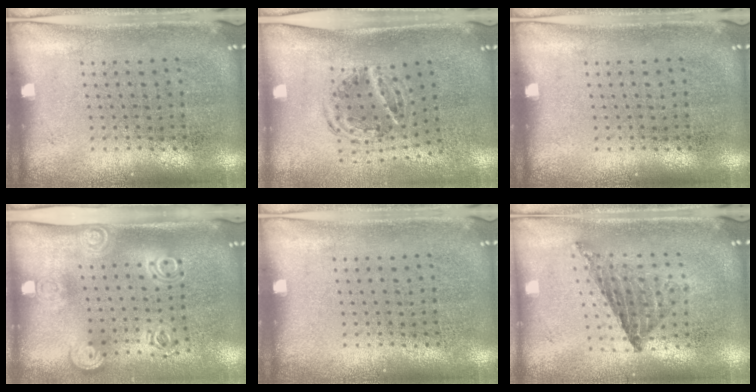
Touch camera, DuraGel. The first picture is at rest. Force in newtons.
{"total": 1.1, "press": 1.0, "slide": 0.3}
{"total": 0.0}
{"total": 1.9, "press": 1.4, "slide": 1.3}
{"total": 0.0}
{"total": 0.5, "press": 0.5, "slide": 0.1}